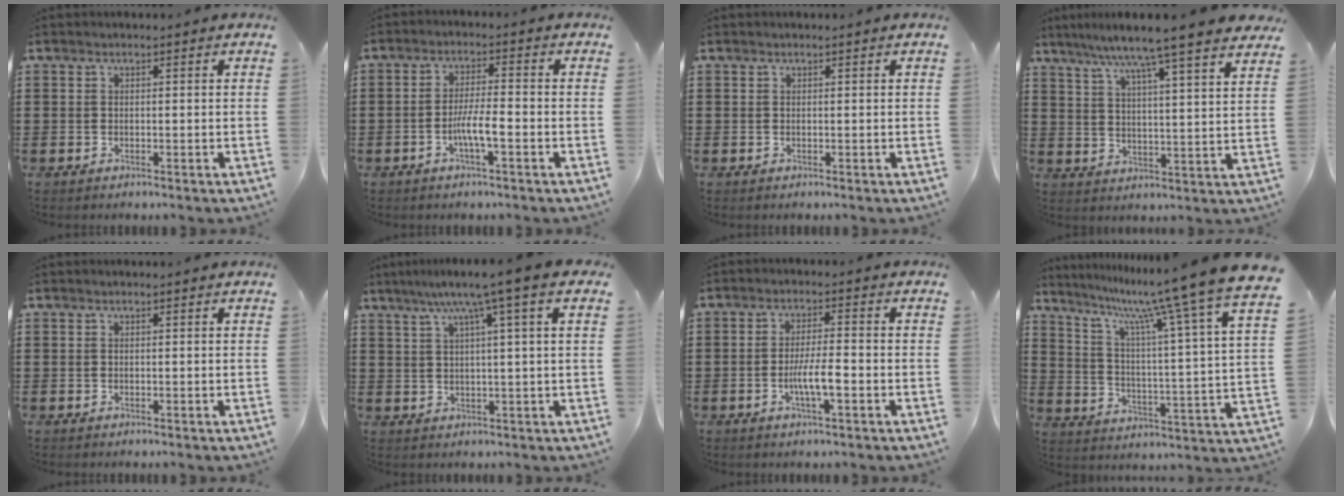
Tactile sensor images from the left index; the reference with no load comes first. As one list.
[{"total": 4.8, "force": [-1.9, 0.7, 4.4], "torque": [-0.089, -0.002, -0.039]}, {"total": 0.0}, {"total": 7.5, "force": [6.4, -1.4, 3.7], "torque": [-0.097, -0.039, 0.103]}, {"total": 0.0}, {"total": 7.0, "force": [3.5, -0.3, 6.0], "torque": [-0.128, -0.002, 0.053]}, {"total": 5.1, "force": [-1.5, 0.9, 4.8], "torque": [-0.093, 0.000, -0.033]}, {"total": 10.4, "force": [8.9, -1.6, 5.1], "torque": [-0.121, -0.078, 0.133]}]